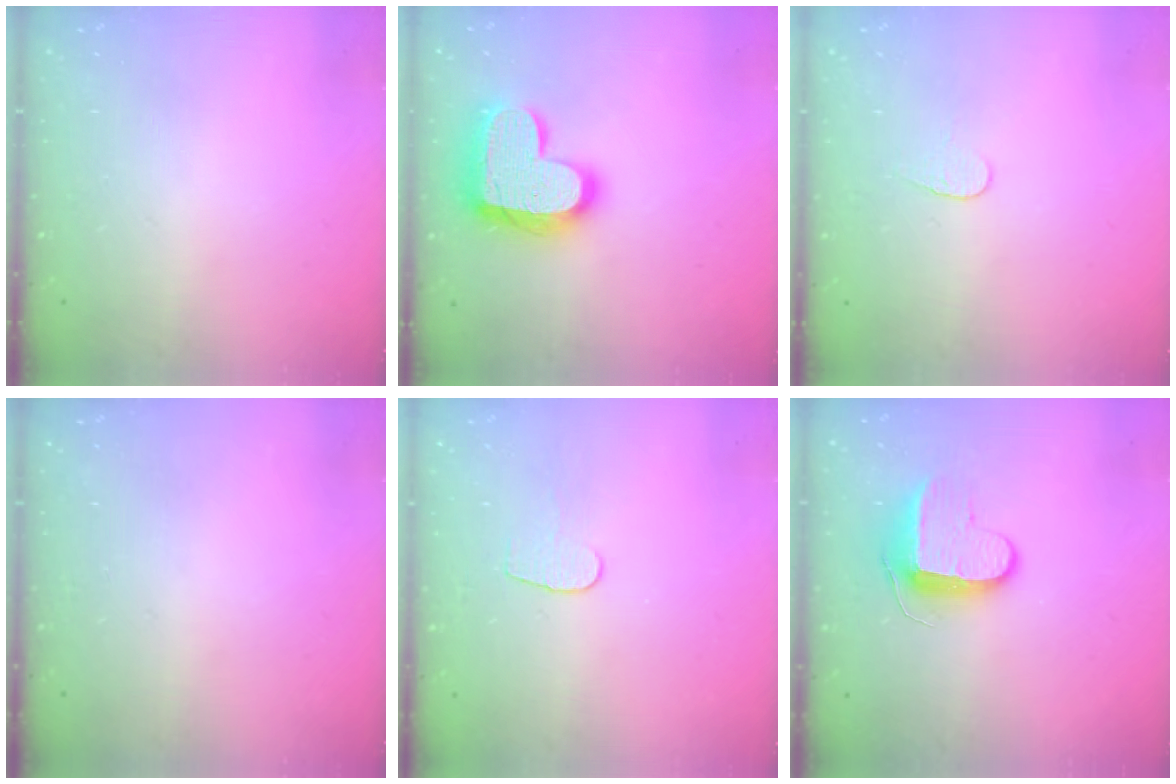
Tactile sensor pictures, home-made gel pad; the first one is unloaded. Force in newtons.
{"total": 19.2, "press": 19.2, "slide": 1.3}
{"total": 4.3, "press": 4.3, "slide": 0.3}
{"total": 0.0}
{"total": 4.7, "press": 4.6, "slide": 0.4}
{"total": 10.5, "press": 10.4, "slide": 1.0}